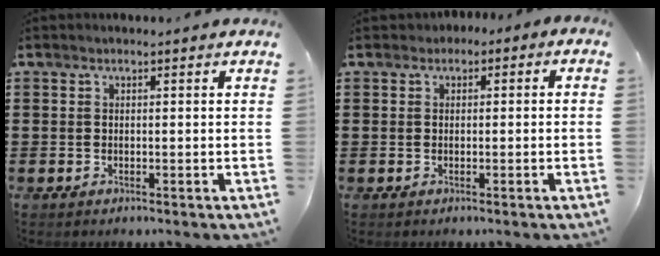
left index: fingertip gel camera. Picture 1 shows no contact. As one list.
[{"total": 1.2, "force": [-0.6, 0.9, 0.5], "torque": [-0.012, 0.006, -0.014]}]